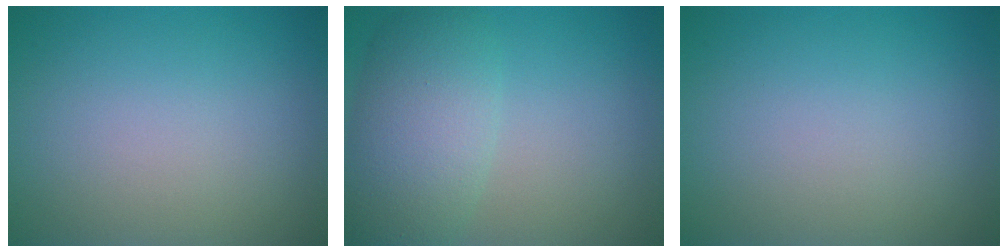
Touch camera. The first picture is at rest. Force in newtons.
{"total": 5.9, "press": 5.9, "slide": 0.1}
{"total": 0.0}